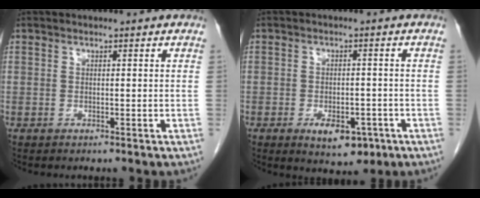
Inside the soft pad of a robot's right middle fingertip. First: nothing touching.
{"total": 6.3, "force": [-3.3, 3.2, 4.3], "torque": [-0.060, -0.001, -0.038]}